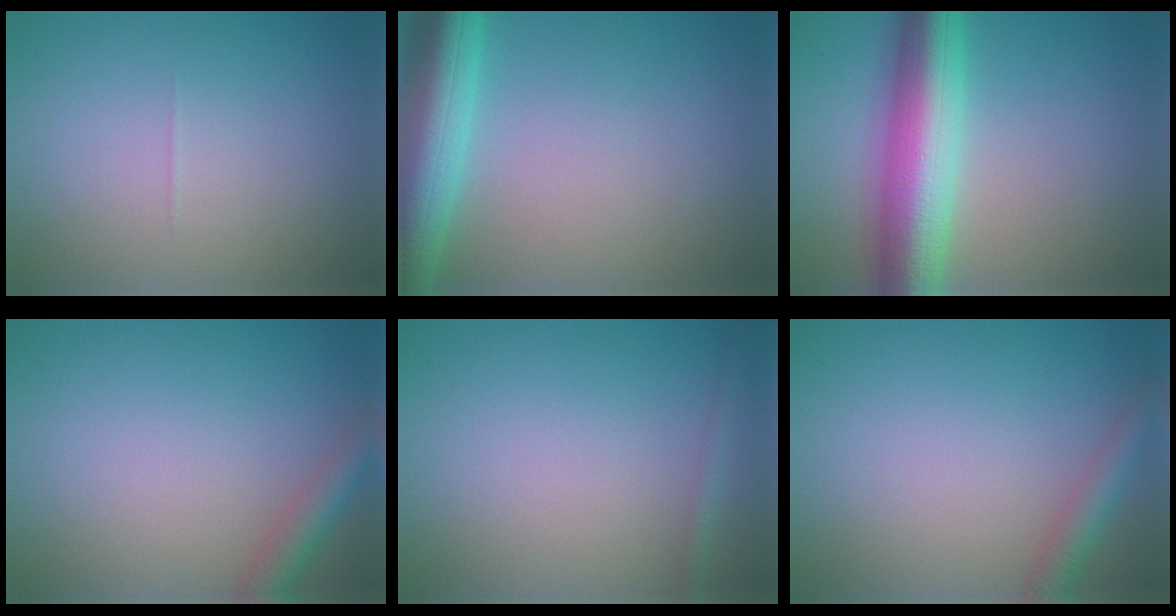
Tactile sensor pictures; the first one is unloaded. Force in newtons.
{"total": 8.2, "press": 8.1, "slide": 0.4}
{"total": 10.1, "press": 10.1, "slide": 0.2}
{"total": 2.9, "press": 2.9, "slide": 0.2}
{"total": 1.1, "press": 1.1, "slide": 0.1}
{"total": 2.5, "press": 2.5, "slide": 0.1}